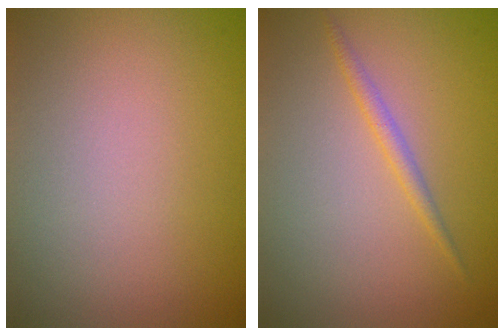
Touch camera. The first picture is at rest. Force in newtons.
{"total": 1.2, "press": 1.2, "slide": 0.1}